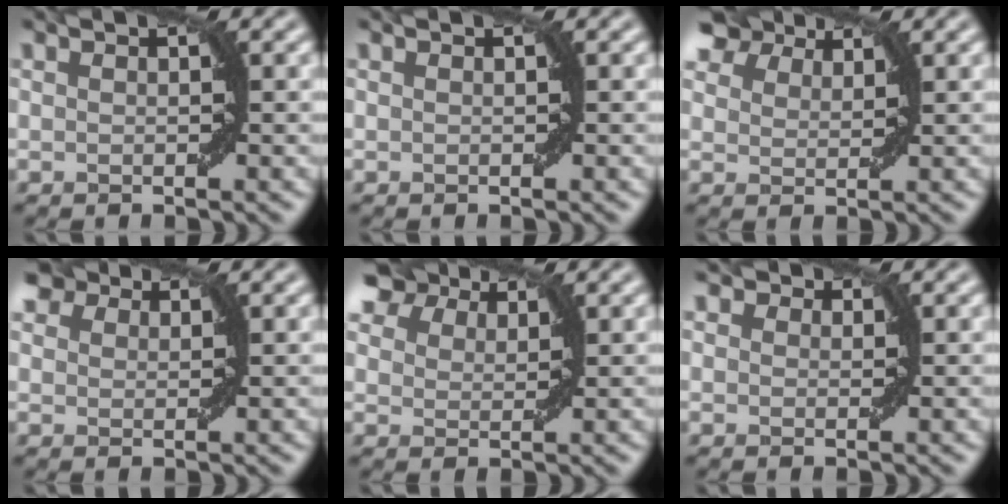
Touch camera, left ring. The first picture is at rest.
{"total": 0.0}
{"total": 6.3, "force": [5.0, 2.8, 2.4], "torque": [-0.066, 0.010, 0.087]}
{"total": 4.0, "force": [3.2, 1.9, 1.5], "torque": [-0.037, 0.007, 0.053]}
{"total": 6.9, "force": [5.6, 3.1, 2.7], "torque": [-0.072, 0.009, 0.096]}
{"total": 1.7, "force": [1.3, 1.0, 0.5], "torque": [-0.009, -0.001, 0.013]}